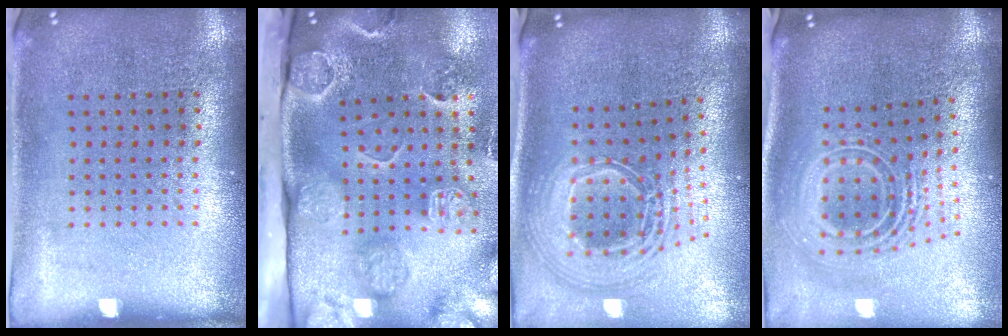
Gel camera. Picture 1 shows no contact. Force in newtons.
{"total": 4.5, "press": 3.4, "slide": 3.0}
{"total": 2.7, "press": 1.8, "slide": 2.0}
{"total": 2.7, "press": 1.8, "slide": 2.0}